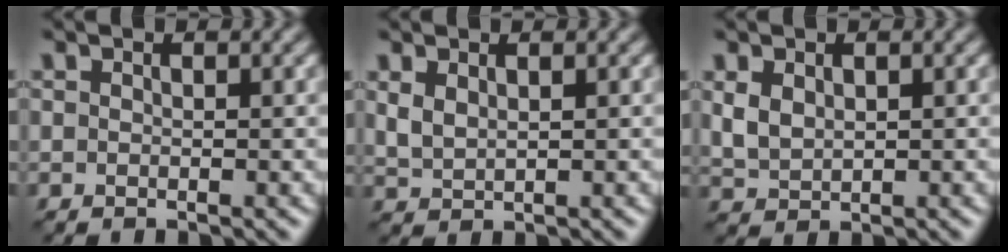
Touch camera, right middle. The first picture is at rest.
{"total": 1.6, "force": [0.8, 0.8, 1.2], "torque": [-0.030, -0.002, 0.022]}
{"total": 2.3, "force": [0.6, 1.6, 1.5], "torque": [-0.038, -0.003, 0.020]}